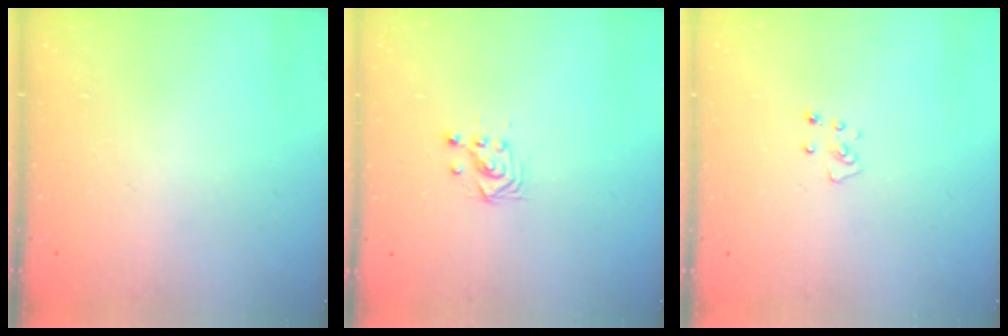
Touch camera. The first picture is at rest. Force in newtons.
{"total": 2.9, "press": 2.9, "slide": 0.2}
{"total": 2.8, "press": 2.8, "slide": 0.2}